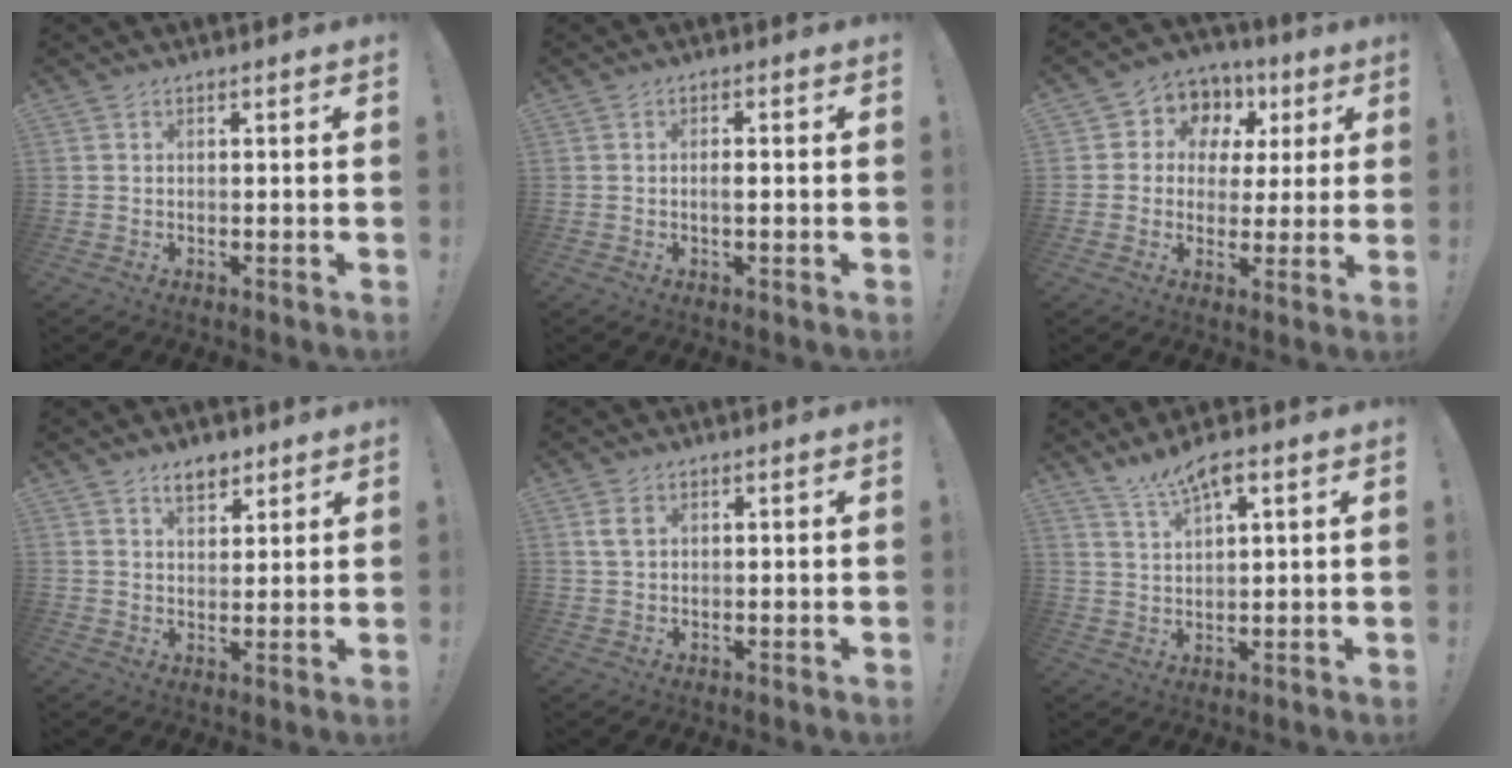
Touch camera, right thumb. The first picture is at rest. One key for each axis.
{"total": 1.4, "fx": -0.2, "fy": 0.4, "fz": 1.4, "tx": -0.025, "ty": 0.001, "tz": -0.006}
{"total": 8.7, "fx": 2.4, "fy": 7.9, "fz": 3.0, "tx": -0.048, "ty": -0.016, "tz": 0.050}
{"total": 6.0, "fx": 4.1, "fy": 3.4, "fz": 2.7, "tx": -0.033, "ty": -0.017, "tz": 0.073}
{"total": 3.1, "fx": 1.6, "fy": 1.7, "fz": 2.0, "tx": -0.027, "ty": -0.002, "tz": 0.026}
{"total": 7.1, "fx": 5.1, "fy": 1.8, "fz": 4.6, "tx": -0.087, "ty": -0.020, "tz": 0.091}